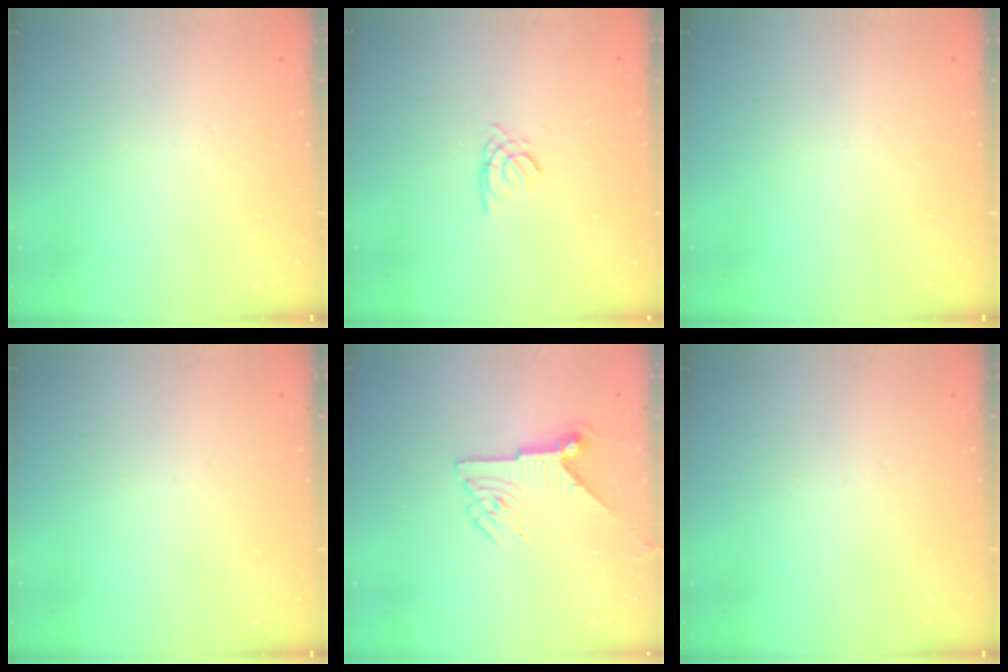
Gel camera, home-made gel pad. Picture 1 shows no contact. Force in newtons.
{"total": 1.6, "press": 1.5, "slide": 0.4}
{"total": 0.0}
{"total": 0.0}
{"total": 9.5, "press": 9.5, "slide": 0.5}
{"total": 0.0}